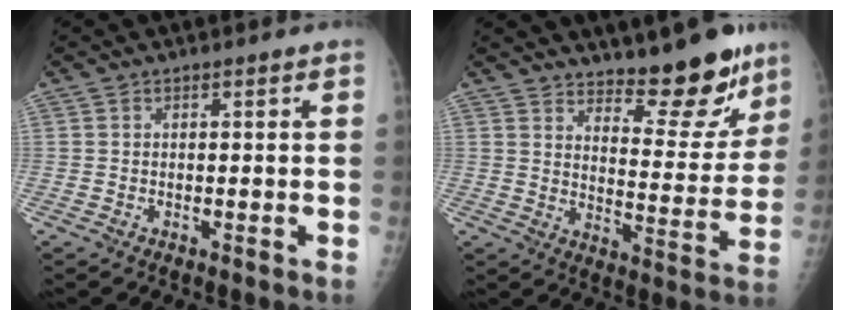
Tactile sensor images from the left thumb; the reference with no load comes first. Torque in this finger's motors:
{"motor_torque": [0.28, 0.21, -0.18, -0.22, 0.04]}